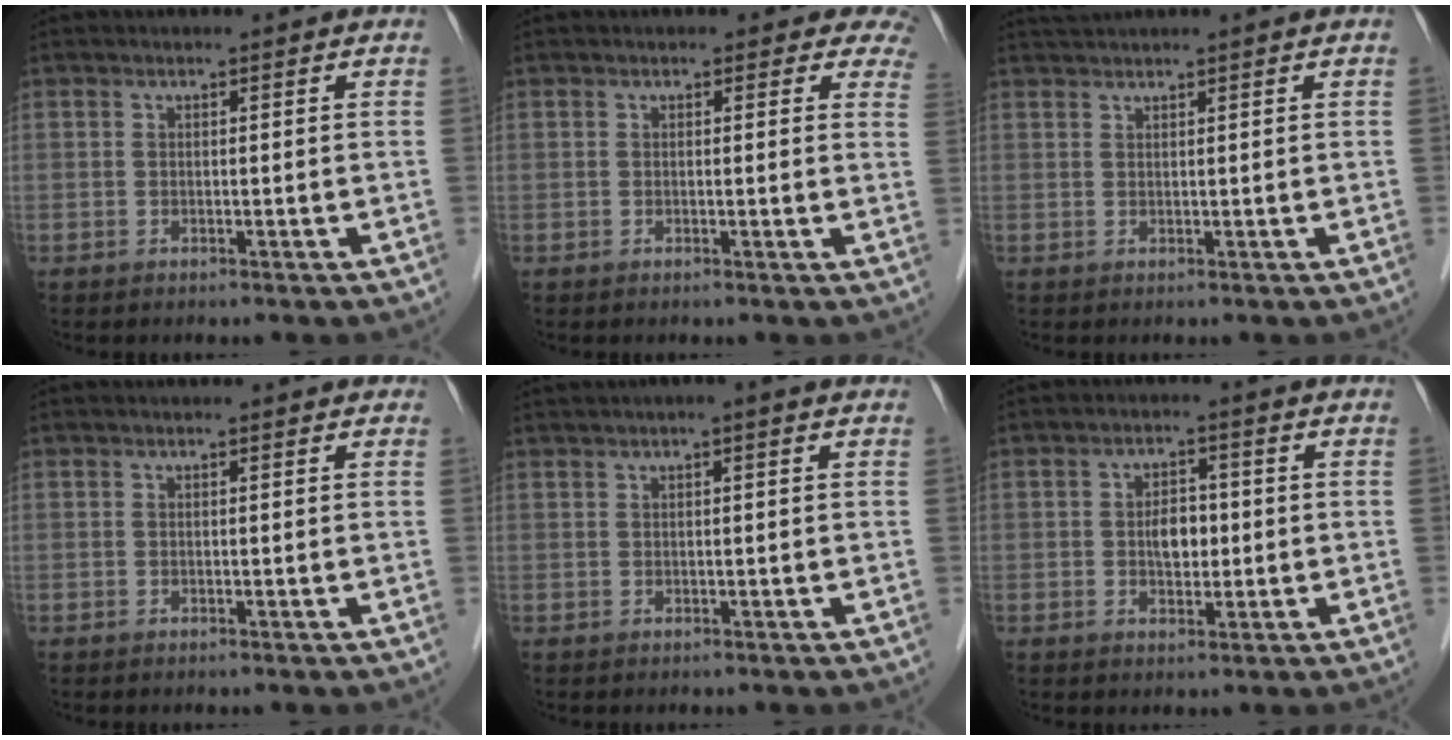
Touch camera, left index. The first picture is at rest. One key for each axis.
{"total": 4.3, "fx": 3.6, "fy": 2.0, "fz": 1.1, "tx": 0.019, "ty": -0.009, "tz": 0.011}
{"total": 1.5, "fx": 1.3, "fy": -0.5, "fz": 0.4, "tx": -0.010, "ty": 0.010, "tz": 0.032}
{"total": 0.7, "fx": 0.5, "fy": 0.3, "fz": 0.4, "tx": -0.008, "ty": 0.008, "tz": 0.001}
{"total": 2.7, "fx": 1.6, "fy": 0.2, "fz": 2.2, "tx": -0.041, "ty": 0.017, "tz": 0.022}
{"total": 3.9, "fx": -0.2, "fy": 2.4, "fz": 3.1, "tx": -0.053, "ty": 0.008, "tz": -0.001}